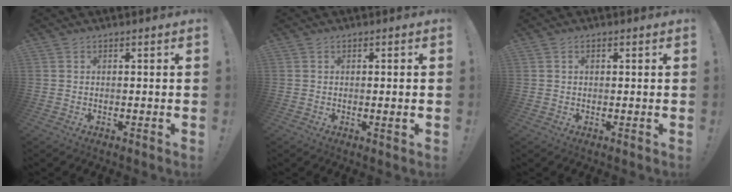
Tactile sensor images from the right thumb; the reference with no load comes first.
{"total": 1.6, "force": [-0.1, -0.3, 1.6], "torque": [-0.022, -0.004, -0.004]}
{"total": 0.8, "force": [0.2, 0.4, 0.6], "torque": [-0.006, 0.001, 0.002]}